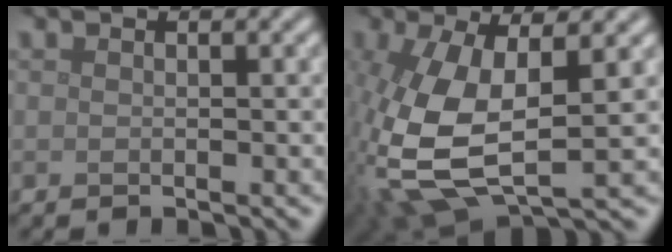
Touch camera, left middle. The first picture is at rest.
{"total": 11.1, "force": [-1.1, 5.4, 9.6], "torque": [-0.242, -0.018, -0.018]}